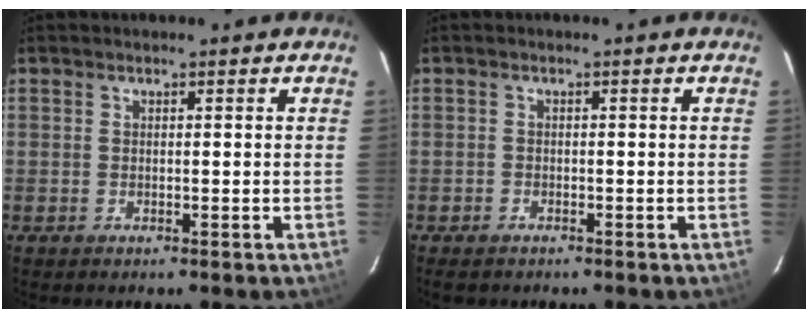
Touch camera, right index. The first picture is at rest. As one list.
[{"total": 2.1, "force": [-1.7, 1.2, 0.5], "torque": [-0.019, -0.001, -0.030]}]